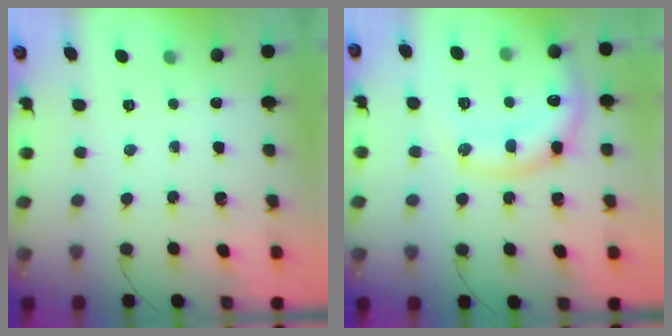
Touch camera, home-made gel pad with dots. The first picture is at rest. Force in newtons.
{"total": 13.7, "press": 13.6, "slide": 1.9}